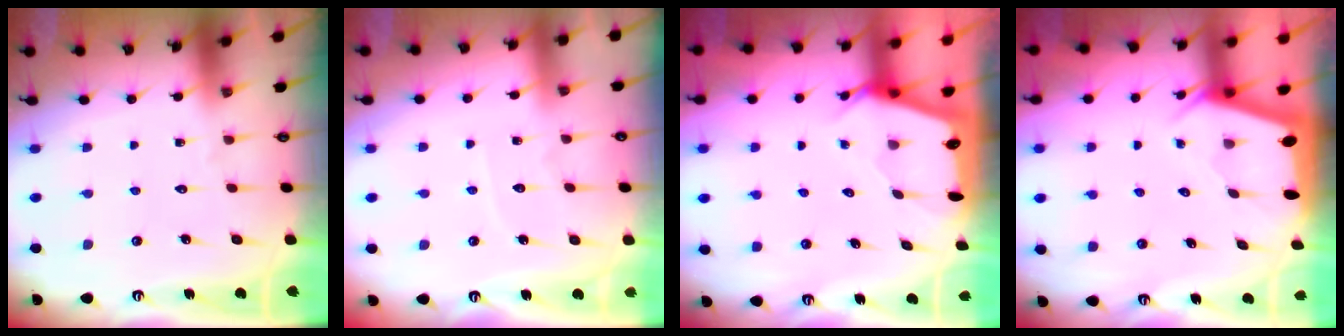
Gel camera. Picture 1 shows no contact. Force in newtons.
{"total": 4.0, "press": 4.0, "slide": 0.3}
{"total": 2.5, "press": 2.5, "slide": 0.3}
{"total": 2.0, "press": 2.0, "slide": 0.2}